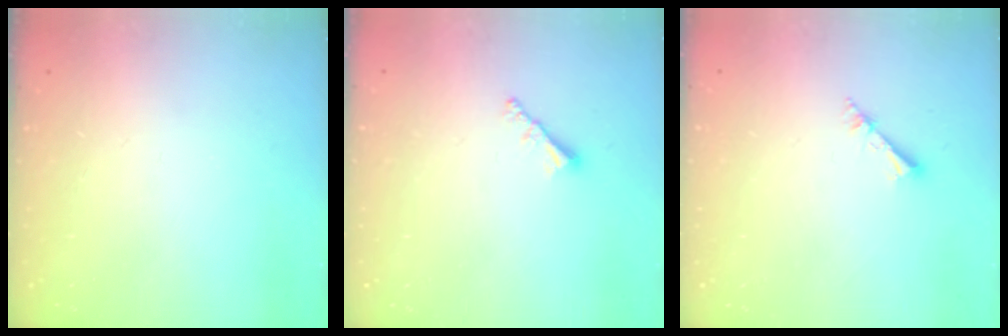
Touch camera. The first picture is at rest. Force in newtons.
{"total": 1.9, "press": 1.9, "slide": 0.5}
{"total": 2.6, "press": 2.6, "slide": 0.3}